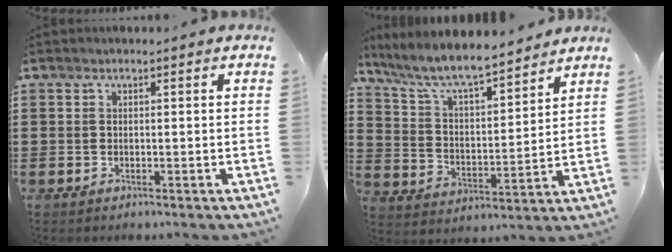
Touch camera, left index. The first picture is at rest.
{"total": 8.1, "force": [7.2, 1.0, 3.6], "torque": [-0.098, -0.041, 0.122]}